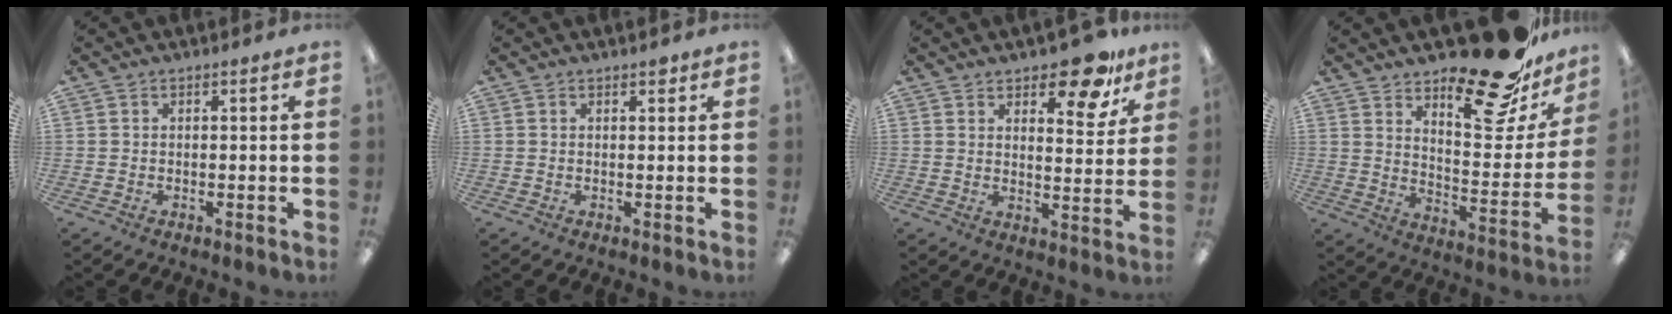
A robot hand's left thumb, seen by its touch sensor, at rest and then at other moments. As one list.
[{"total": 1.3, "force": [0.9, 0.7, 0.7], "torque": [0.002, -0.006, 0.012]}, {"total": 11.7, "force": [8.8, 4.6, 6.3], "torque": [-0.065, -0.058, 0.148]}, {"total": 22.5, "force": [17.3, 7.3, 12.3], "torque": [-0.160, -0.121, 0.281]}]